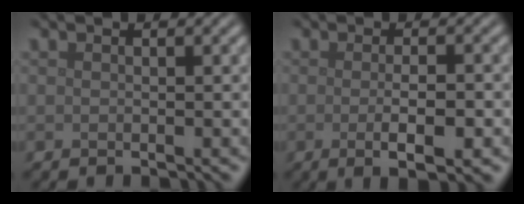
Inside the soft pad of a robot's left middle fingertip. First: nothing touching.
{"total": 3.8, "force": [-0.9, 0.9, 3.6], "torque": [-0.056, -0.007, -0.009]}